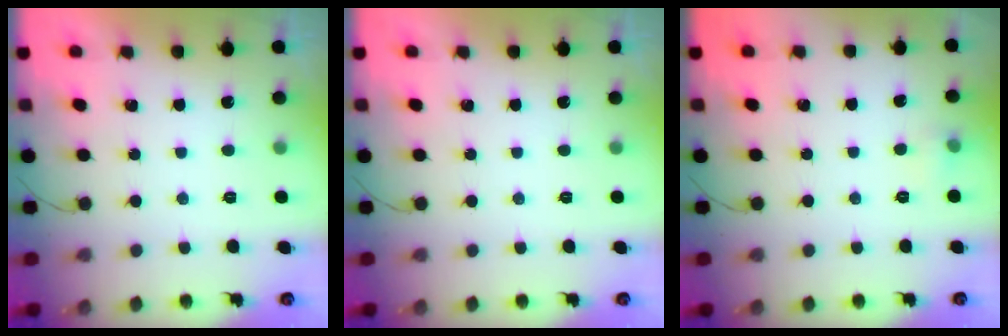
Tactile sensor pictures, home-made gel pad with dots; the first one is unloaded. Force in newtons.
{"total": 0.0}
{"total": 4.0, "press": 3.8, "slide": 1.3}